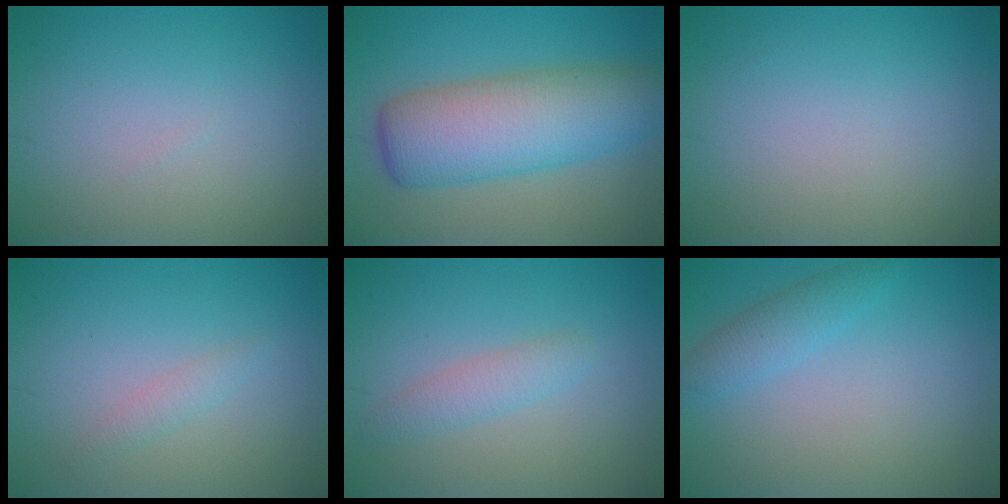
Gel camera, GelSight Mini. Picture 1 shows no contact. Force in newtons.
{"total": 8.9, "press": 8.9, "slide": 0.2}
{"total": 0.0}
{"total": 1.1, "press": 1.1, "slide": 0.0}
{"total": 1.9, "press": 1.9, "slide": 0.1}
{"total": 2.3, "press": 2.3, "slide": 0.1}